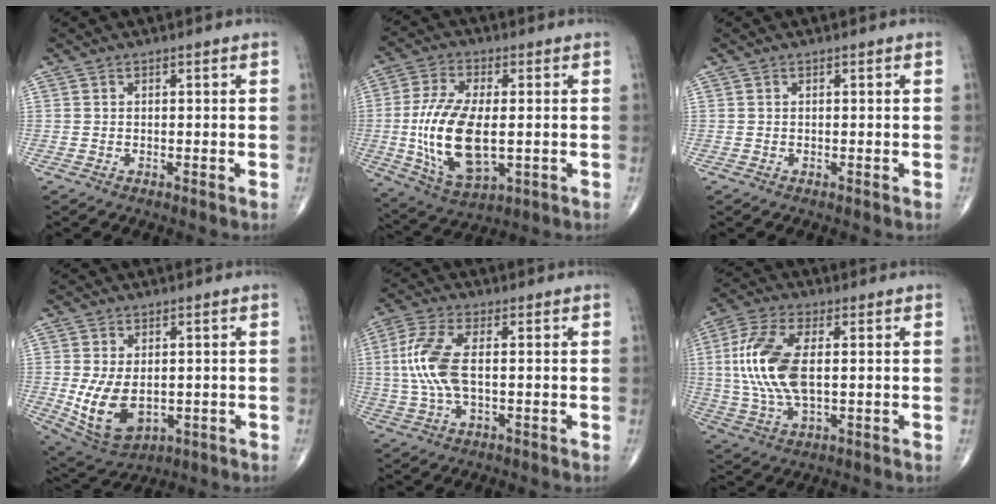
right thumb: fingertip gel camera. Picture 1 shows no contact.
{"total": 16.4, "force": [-1.4, 7.9, 14.3], "torque": [-0.286, -0.010, -0.016]}
{"total": 0.0}
{"total": 11.0, "force": [-1.1, 6.9, 8.5], "torque": [-0.152, -0.013, 0.002]}
{"total": 10.1, "force": [0.4, 4.4, 9.1], "torque": [-0.220, 0.006, 0.008]}
{"total": 14.2, "force": [1.2, 6.7, 12.4], "torque": [-0.277, 0.000, 0.024]}